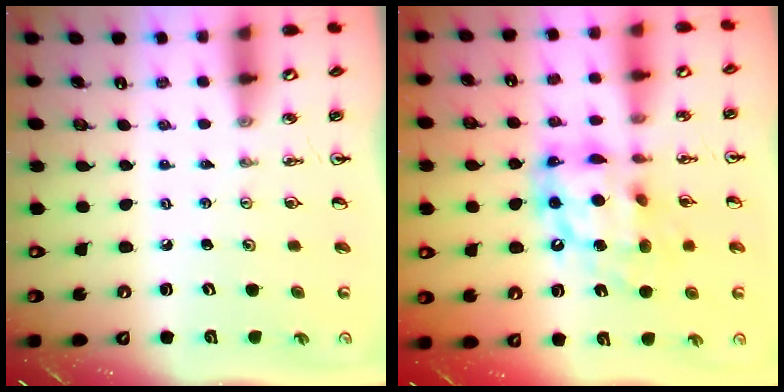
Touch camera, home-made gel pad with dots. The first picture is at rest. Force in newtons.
{"total": 15.1, "press": 15.1, "slide": 1.3}